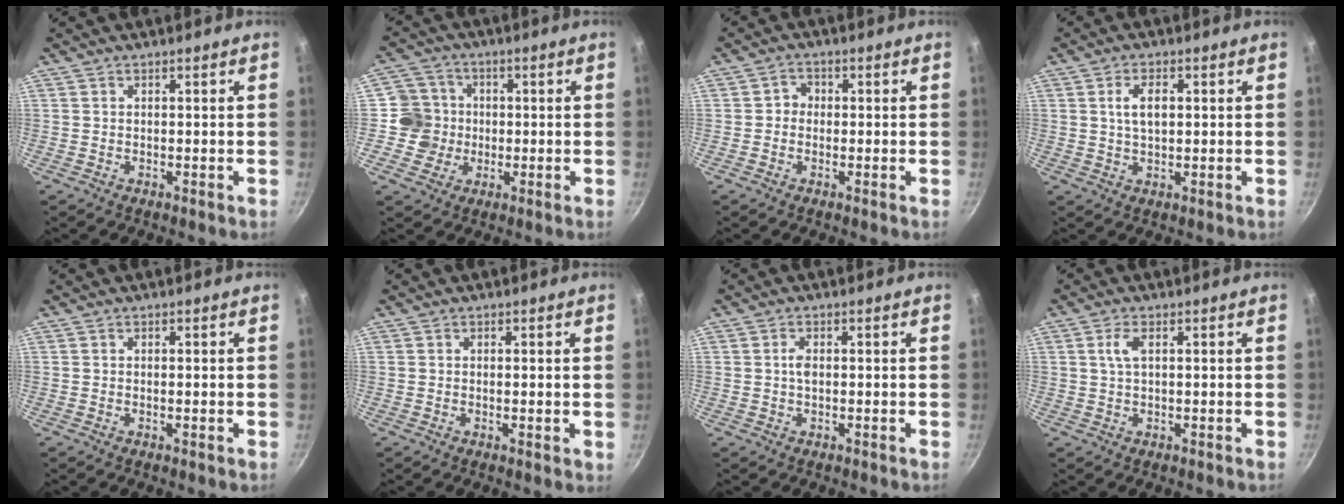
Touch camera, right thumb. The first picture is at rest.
{"total": 7.8, "force": [-0.7, 7.7, 1.1], "torque": [0.020, 0.016, -0.018]}
{"total": 2.5, "force": [-0.2, 2.3, 1.1], "torque": [0.001, 0.009, -0.012]}
{"total": 4.5, "force": [1.0, 2.4, 3.7], "torque": [-0.067, 0.002, 0.019]}
{"total": 0.8, "force": [-0.1, 0.2, 0.7], "torque": [-0.011, -0.002, -0.001]}
{"total": 1.6, "force": [0.1, 0.6, 1.5], "torque": [-0.022, -0.005, -0.001]}
{"total": 1.8, "force": [0.1, 1.0, 1.5], "torque": [-0.028, 0.001, -0.002]}
{"total": 2.9, "force": [0.8, 1.2, 2.4], "torque": [-0.058, 0.007, 0.018]}